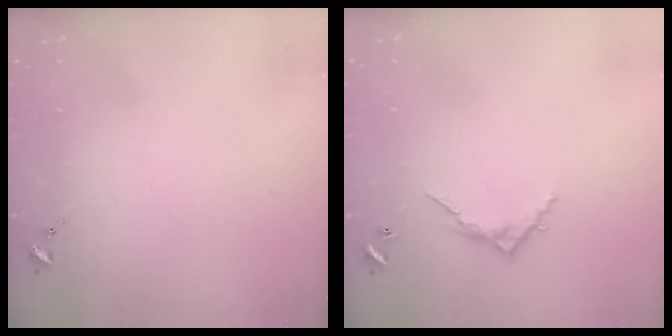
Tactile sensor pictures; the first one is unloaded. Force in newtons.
{"total": 5.7, "press": 5.7, "slide": 0.5}